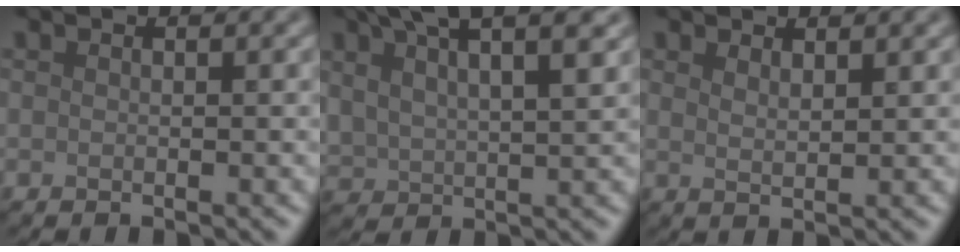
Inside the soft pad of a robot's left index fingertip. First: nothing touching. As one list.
[{"total": 10.1, "force": [6.6, 4.1, 6.5], "torque": [-0.114, 0.038, 0.086]}, {"total": 1.5, "force": [1.2, 0.4, 0.8], "torque": [-0.013, -0.002, 0.020]}]